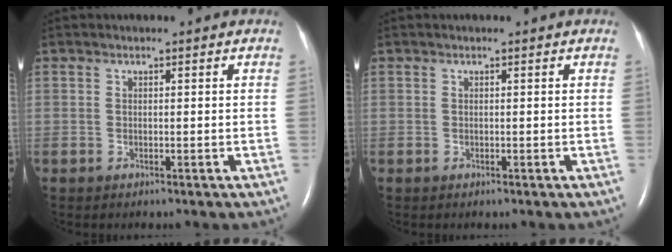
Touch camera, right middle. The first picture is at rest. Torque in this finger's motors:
{"motor_torque": [-0.07, 0.13, -0.01, 0.01]}